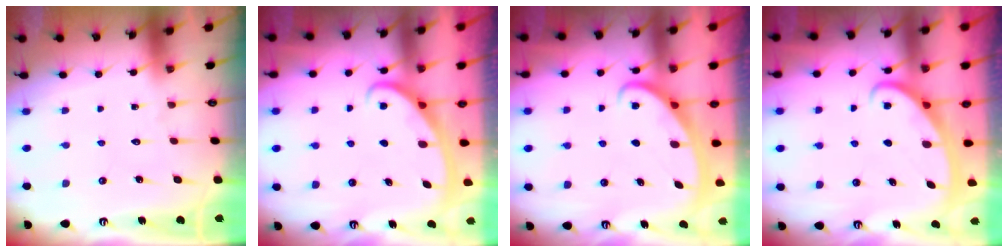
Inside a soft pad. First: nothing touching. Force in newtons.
{"total": 2.8, "press": 2.8, "slide": 0.4}
{"total": 2.7, "press": 2.7, "slide": 0.4}
{"total": 2.8, "press": 2.8, "slide": 0.4}